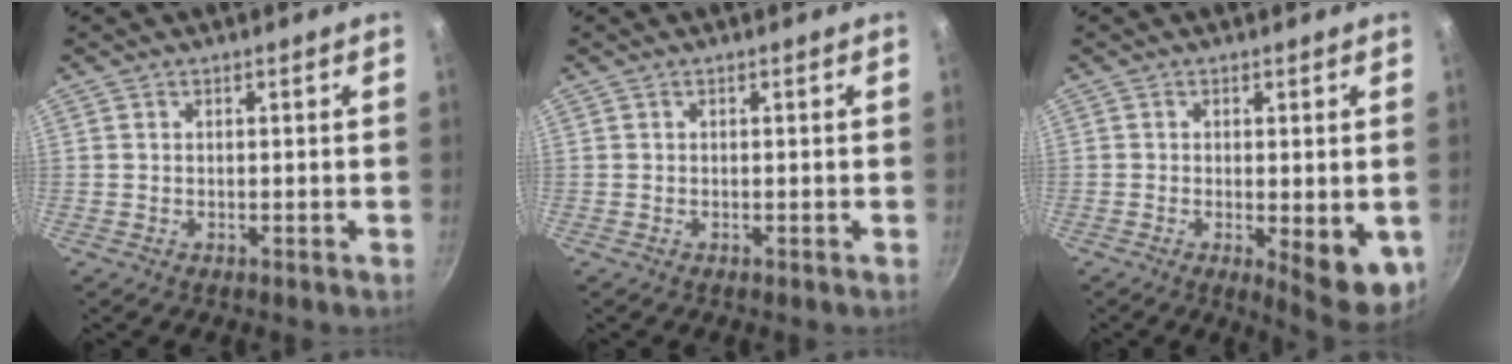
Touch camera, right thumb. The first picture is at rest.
{"total": 0.0}
{"total": 9.0, "force": [-1.7, 2.9, 8.3], "torque": [-0.093, -0.008, -0.014]}